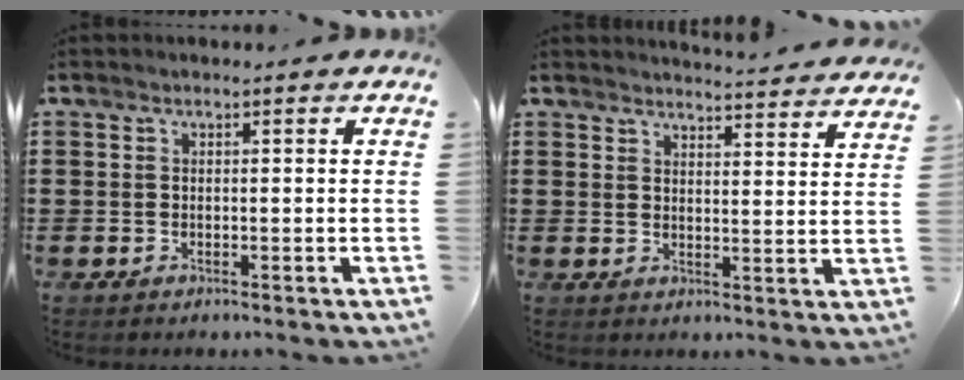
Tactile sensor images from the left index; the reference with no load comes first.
{"total": 3.8, "force": [3.7, -0.5, 0.2], "torque": [0.000, -0.031, 0.063]}